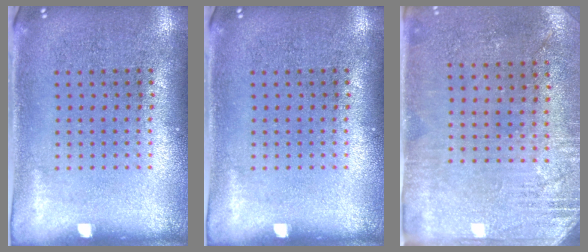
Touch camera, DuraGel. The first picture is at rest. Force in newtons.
{"total": 0.0}
{"total": 2.8, "press": 2.5, "slide": 1.3}